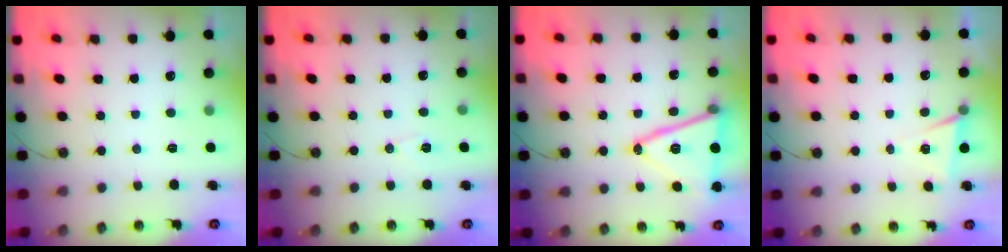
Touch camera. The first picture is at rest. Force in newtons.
{"total": 4.2, "press": 3.8, "slide": 1.8}
{"total": 17.9, "press": 17.6, "slide": 3.4}
{"total": 5.0, "press": 2.4, "slide": 4.3}